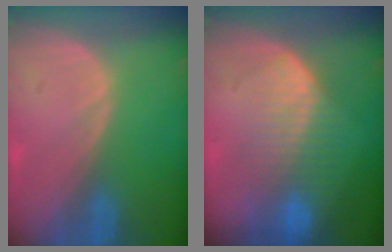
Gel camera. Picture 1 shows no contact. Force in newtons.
{"total": 8.1, "press": 7.5, "slide": 3.1}